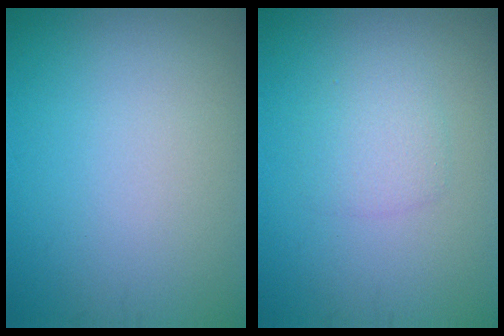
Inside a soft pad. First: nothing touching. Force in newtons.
{"total": 1.8, "press": 1.8, "slide": 0.2}